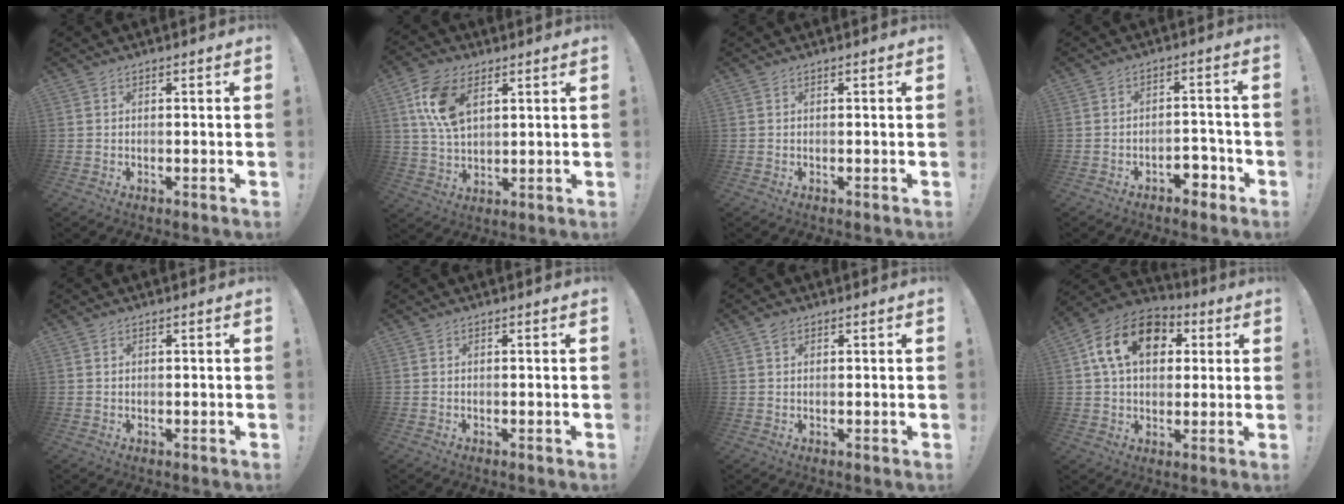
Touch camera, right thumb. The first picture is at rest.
{"total": 12.2, "force": [5.0, 7.2, 8.4], "torque": [-0.167, -0.006, 0.092]}
{"total": 0.0}
{"total": 5.5, "force": [-3.3, 3.2, 3.0], "torque": [-0.038, 0.020, -0.057]}
{"total": 0.6, "force": [0.4, 0.4, 0.2], "torque": [0.001, -0.002, 0.007]}
{"total": 0.0}
{"total": 1.6, "force": [1.1, 0.9, 0.7], "torque": [-0.010, 0.000, 0.020]}
{"total": 17.2, "force": [5.6, 11.8, 11.1], "torque": [-0.183, -0.002, 0.103]}